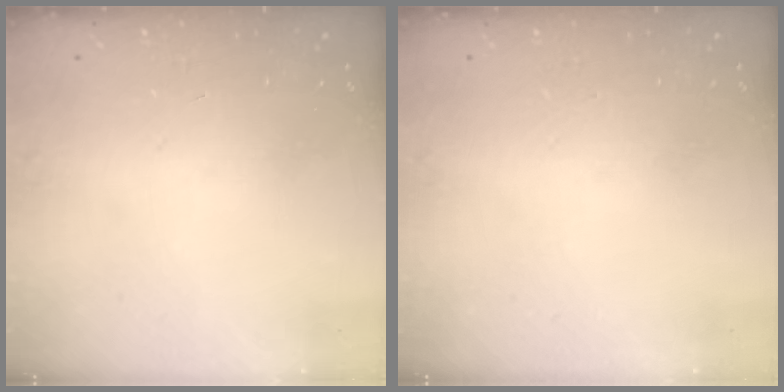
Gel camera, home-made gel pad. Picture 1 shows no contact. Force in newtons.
{"total": 0.0}